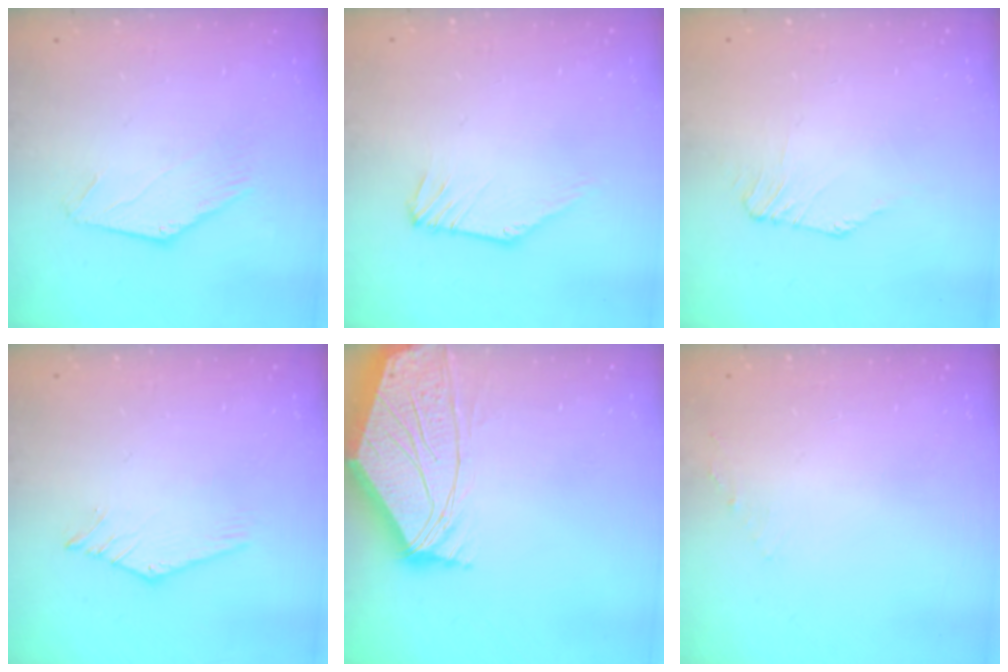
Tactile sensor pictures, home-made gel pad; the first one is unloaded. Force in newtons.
{"total": 3.5, "press": 3.5, "slide": 0.1}
{"total": 1.3, "press": 1.2, "slide": 0.3}
{"total": 1.0, "press": 1.0, "slide": 0.1}
{"total": 5.2, "press": 5.2, "slide": 0.7}
{"total": 0.6, "press": 0.5, "slide": 0.3}